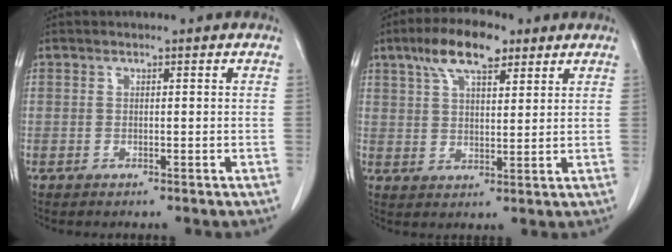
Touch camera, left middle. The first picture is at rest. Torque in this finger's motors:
{"motor_torque": [1.26, -0.87, 0.19, 0.07]}